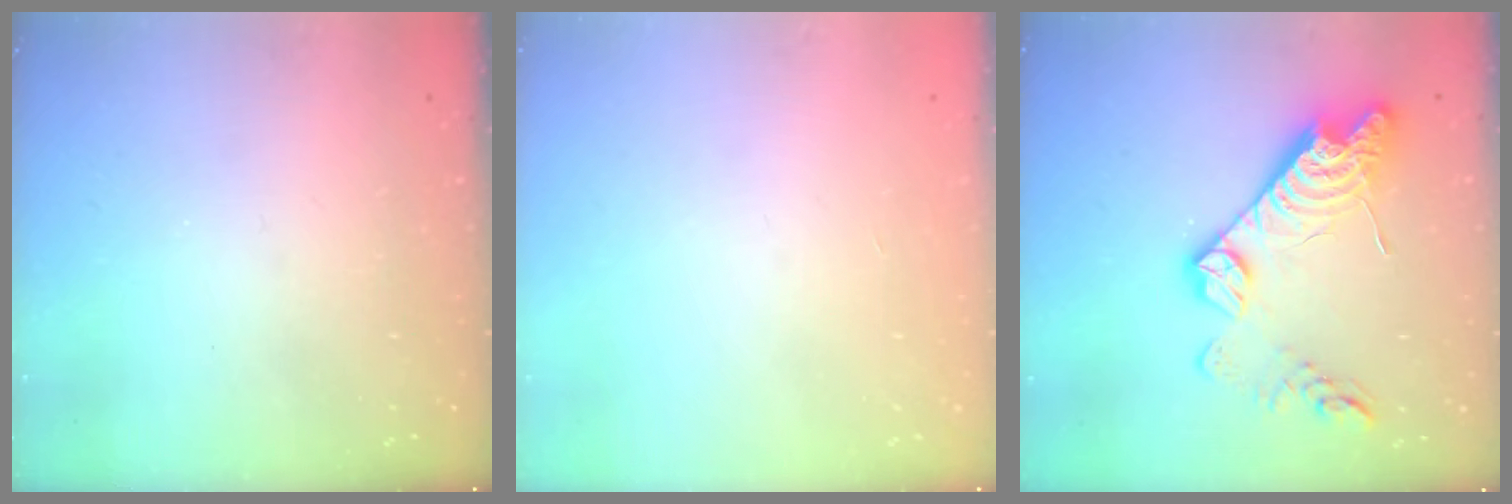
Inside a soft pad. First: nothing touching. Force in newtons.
{"total": 0.0}
{"total": 17.1, "press": 17.0, "slide": 0.7}